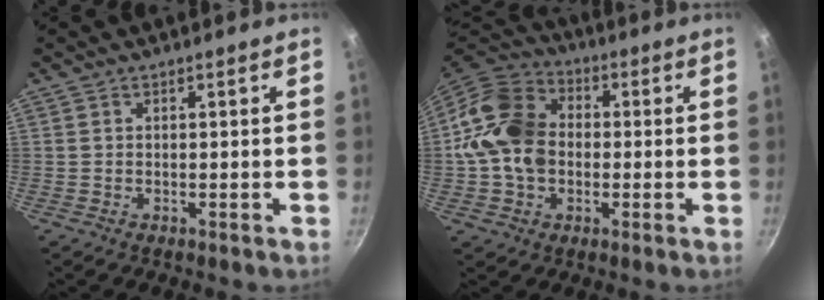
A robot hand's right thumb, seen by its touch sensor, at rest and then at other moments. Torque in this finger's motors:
{"motor_torque": [1.43, 3.19, 1.20, -0.42, 0.22]}